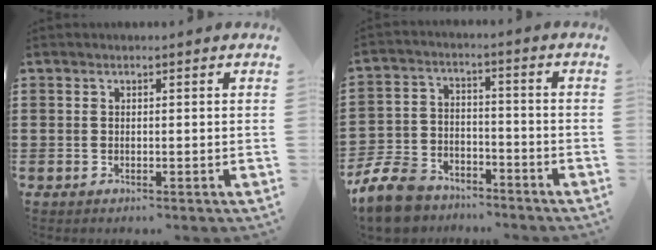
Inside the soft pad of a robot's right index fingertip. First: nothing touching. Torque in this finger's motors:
{"motor_torque": [0.82, 0.70, -0.12, -0.21]}